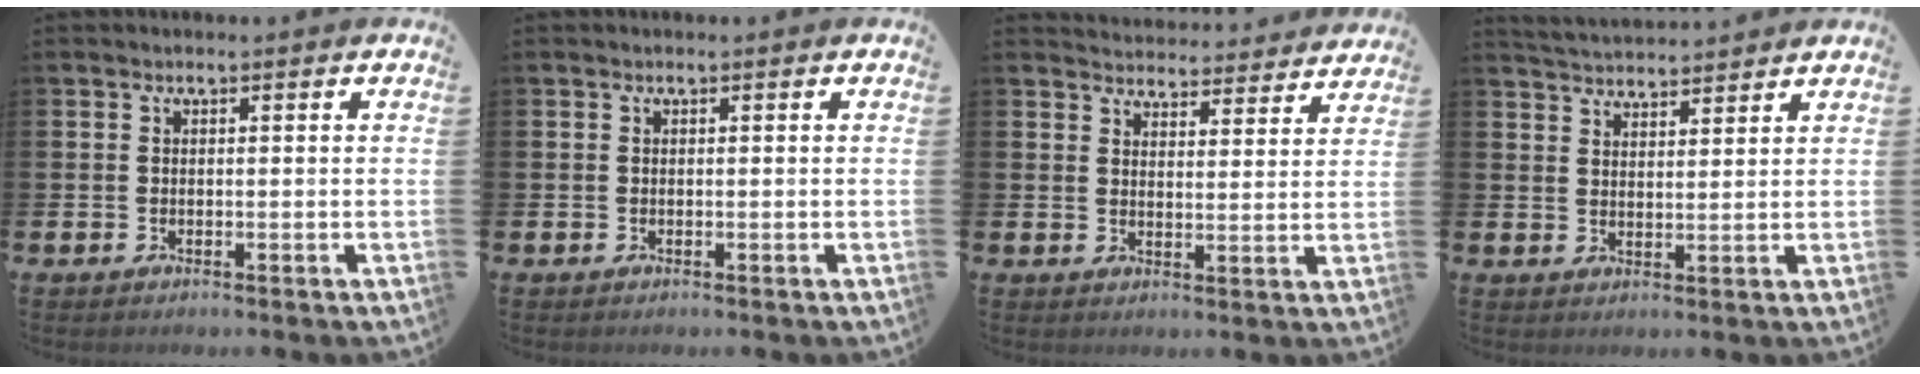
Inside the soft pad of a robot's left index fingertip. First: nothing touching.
{"total": 0.0}
{"total": 4.4, "force": [4.4, 0.7, -0.2], "torque": [-0.001, -0.036, 0.076]}
{"total": 3.9, "force": [3.9, 0.3, -0.1], "torque": [-0.008, -0.022, 0.071]}